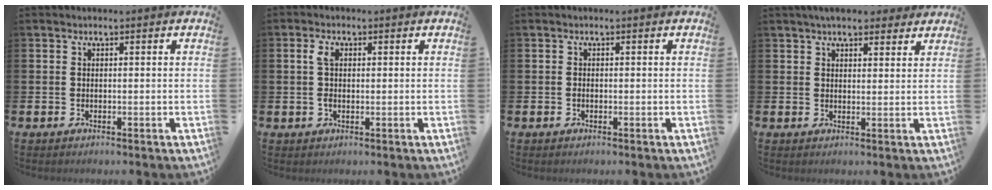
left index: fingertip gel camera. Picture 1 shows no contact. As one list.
[{"total": 2.6, "force": [0.6, 1.4, 2.0], "torque": [-0.039, 0.007, 0.009]}, {"total": 0.5, "force": [-0.4, 0.3, 0.1], "torque": [-0.010, 0.005, -0.008]}, {"total": 4.4, "force": [4.1, 1.0, 1.2], "torque": [-0.032, -0.010, 0.076]}]